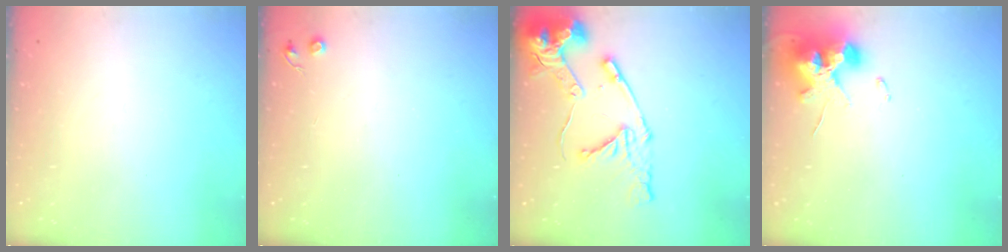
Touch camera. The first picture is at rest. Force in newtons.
{"total": 3.8, "press": 3.8, "slide": 0.7}
{"total": 20.4, "press": 20.3, "slide": 2.1}
{"total": 12.0, "press": 11.8, "slide": 1.9}